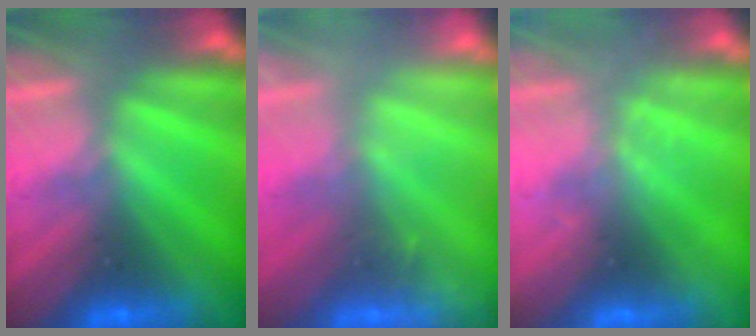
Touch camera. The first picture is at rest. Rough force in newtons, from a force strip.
{"total": 2.2}
{"total": 2.3}